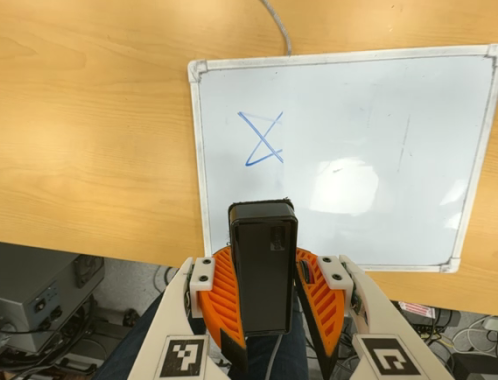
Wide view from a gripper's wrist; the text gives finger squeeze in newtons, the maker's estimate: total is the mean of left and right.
{"total": 9.6, "left": 10.2, "right": 9.1}